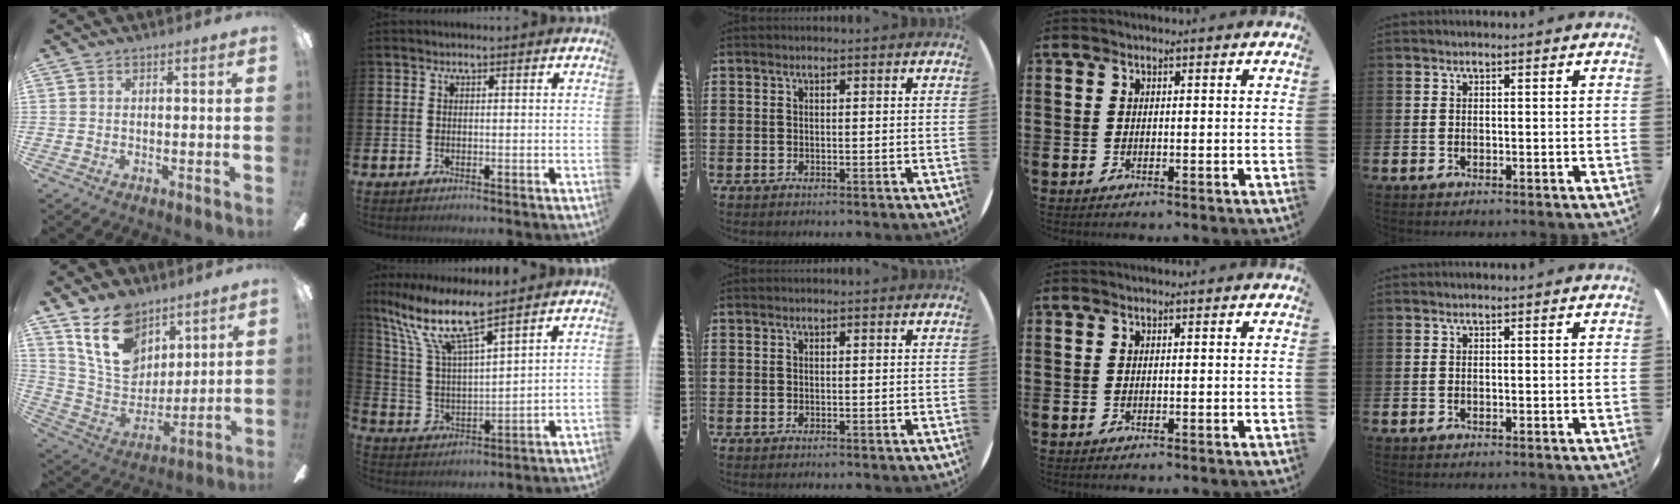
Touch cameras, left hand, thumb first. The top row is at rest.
{"thumb": {"total": 18.9, "force": [11.3, 12.2, 9.0], "torque": [-0.167, -0.049, 0.212]}, "index": {"total": 10.3, "force": [8.2, 1.8, 6.0], "torque": [-0.149, -0.036, 0.139]}}